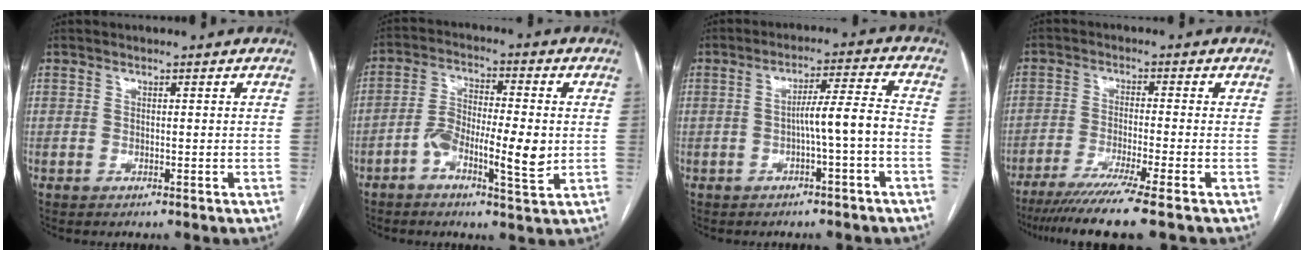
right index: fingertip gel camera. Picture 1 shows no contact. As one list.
[{"total": 8.9, "force": [-2.2, 2.3, 8.3], "torque": [-0.155, 0.015, -0.041]}, {"total": 5.9, "force": [-1.7, -0.5, 5.6], "torque": [-0.088, 0.017, -0.024]}, {"total": 10.0, "force": [-7.6, -2.0, 6.1], "torque": [-0.086, -0.029, -0.122]}]